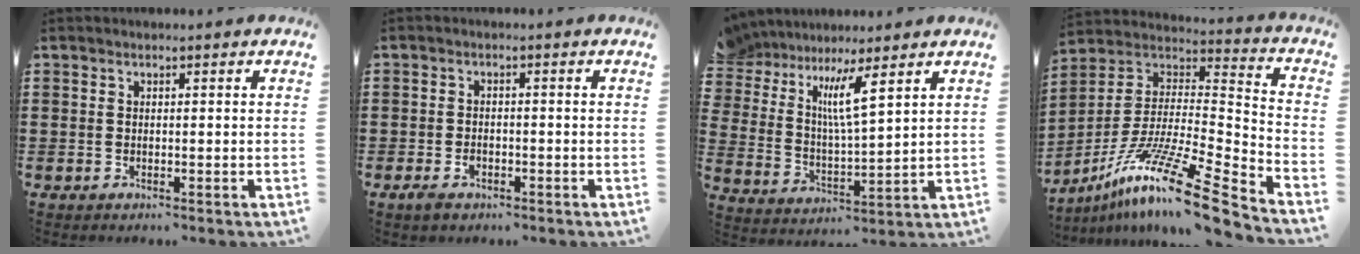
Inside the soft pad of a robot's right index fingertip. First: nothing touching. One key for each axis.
{"total": 1.7, "fx": -0.9, "fy": 1.1, "fz": 1.0, "tx": -0.021, "ty": 0.001, "tz": -0.019}
{"total": 6.1, "fx": 4.8, "fy": 1.4, "fz": 3.6, "tx": -0.091, "ty": -0.016, "tz": 0.085}
{"total": 15.3, "fx": -11.2, "fy": 0.8, "fz": 10.4, "tx": -0.192, "ty": 0.020, "tz": -0.210}